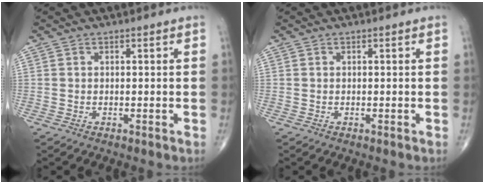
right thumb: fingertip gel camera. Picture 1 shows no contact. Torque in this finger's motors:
{"motor_torque": [-0.03, 0.03, -0.01, 0.00, 0.00]}